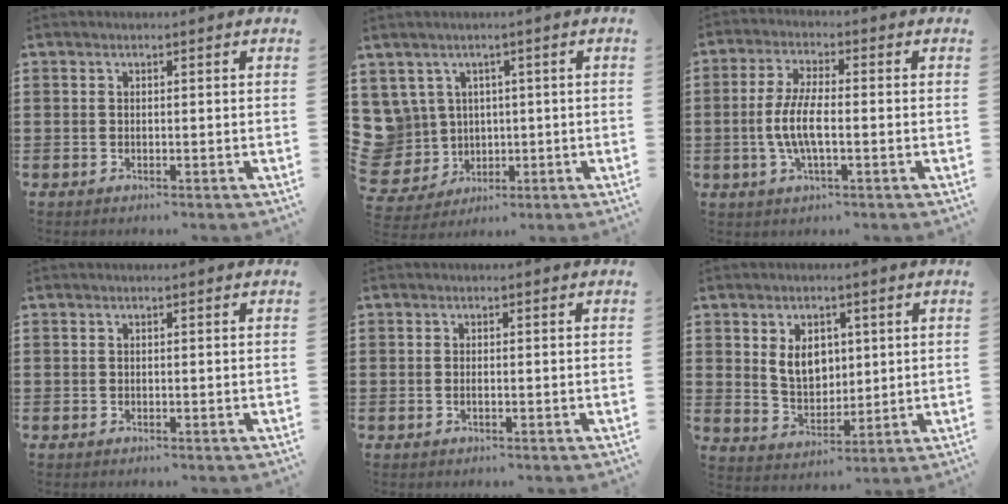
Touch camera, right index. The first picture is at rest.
{"total": 6.9, "force": [1.5, 6.7, 1.0], "torque": [-0.085, -0.008, 0.031]}
{"total": 6.2, "force": [-1.4, 1.9, 5.8], "torque": [-0.136, -0.007, -0.035]}
{"total": 0.0}
{"total": 0.5, "force": [-0.3, 0.0, 0.5], "torque": [-0.009, -0.004, -0.004]}
{"total": 6.4, "force": [1.6, 4.5, 4.2], "torque": [-0.079, 0.008, 0.024]}